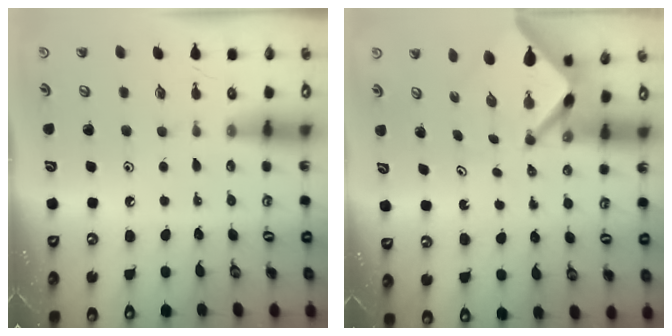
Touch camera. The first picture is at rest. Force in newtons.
{"total": 3.6, "press": 3.6, "slide": 0.2}